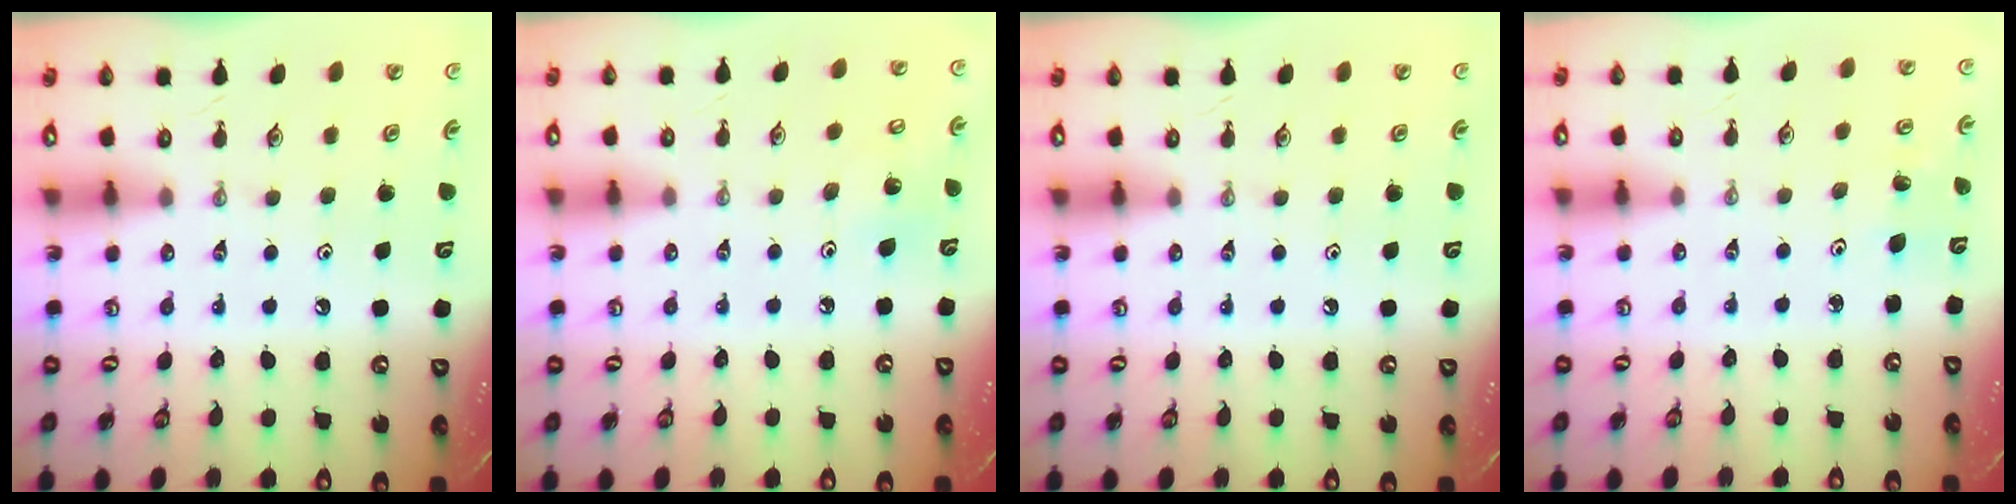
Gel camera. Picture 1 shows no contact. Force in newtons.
{"total": 6.8, "press": 6.8, "slide": 0.7}
{"total": 0.0}
{"total": 3.0, "press": 3.0, "slide": 0.2}